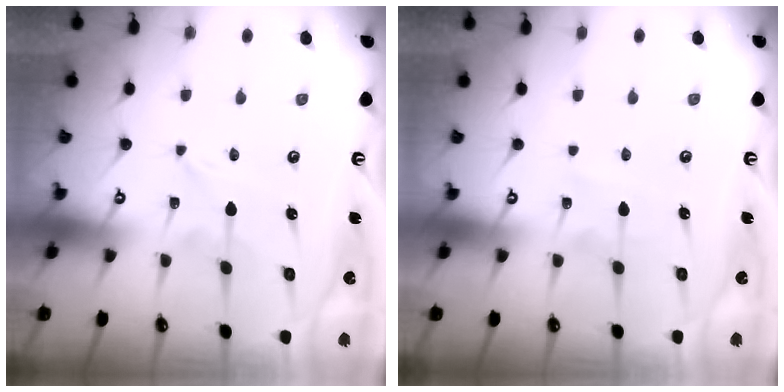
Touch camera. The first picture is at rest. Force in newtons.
{"total": 2.8, "press": 2.8, "slide": 0.4}